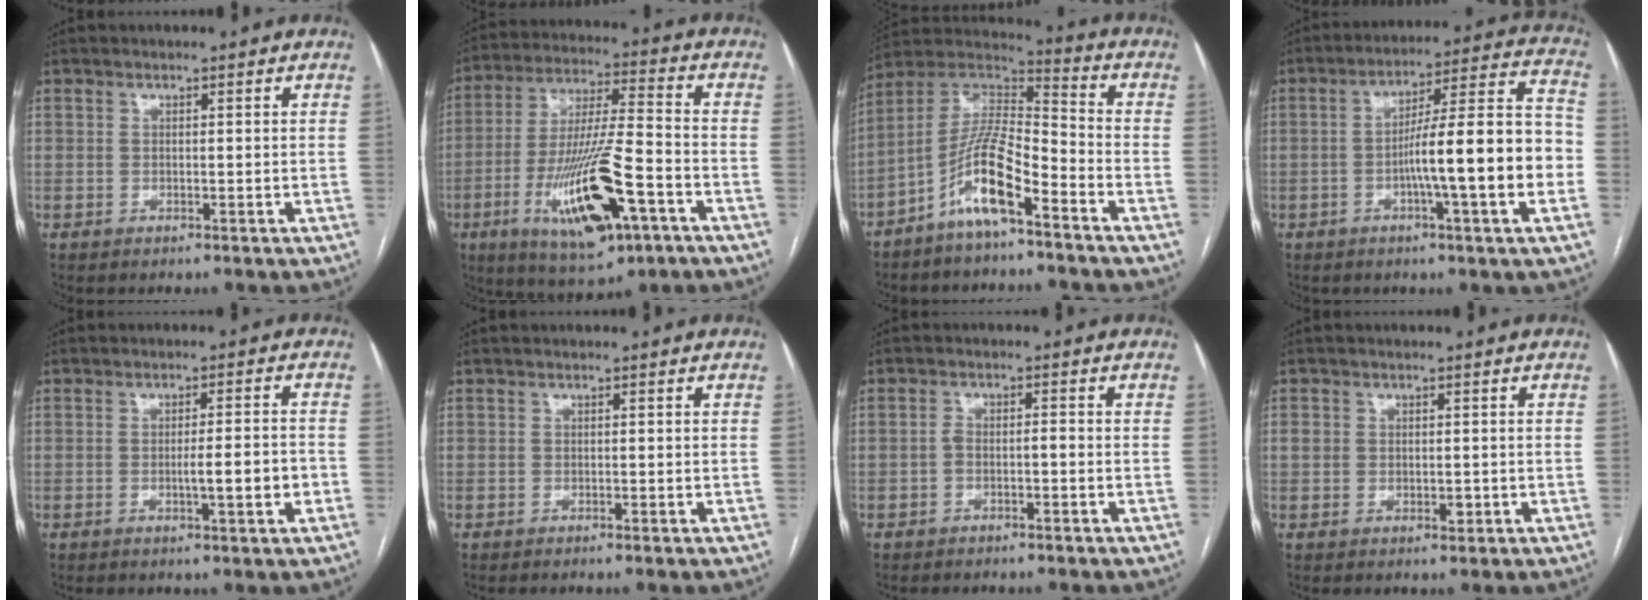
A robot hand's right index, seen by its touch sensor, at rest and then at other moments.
{"total": 18.3, "force": [-7.4, 3.6, 16.3], "torque": [-0.325, -0.021, -0.119]}
{"total": 12.6, "force": [-7.0, 2.6, 10.2], "torque": [-0.200, 0.008, -0.133]}
{"total": 15.9, "force": [-3.6, 0.5, 15.5], "torque": [-0.230, 0.022, -0.057]}
{"total": 5.2, "force": [-1.4, 0.3, 4.9], "torque": [-0.075, 0.001, -0.016]}
{"total": 0.0}
{"total": 2.0, "force": [-0.9, 0.7, 1.6], "torque": [-0.028, 0.014, -0.014]}
{"total": 2.8, "force": [-0.2, 2.3, 1.7], "torque": [-0.023, 0.006, 0.003]}